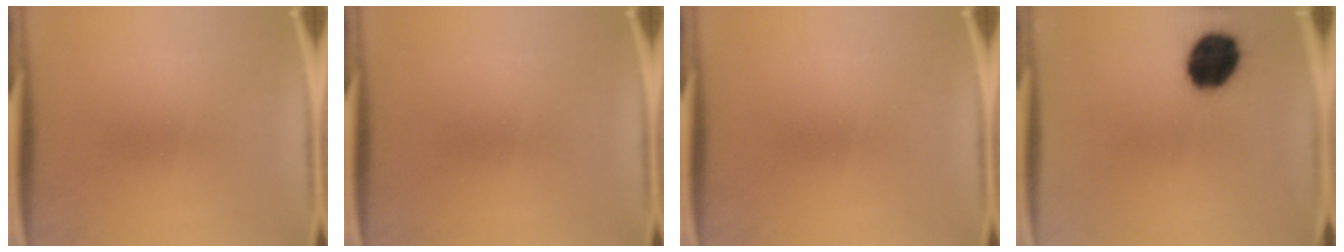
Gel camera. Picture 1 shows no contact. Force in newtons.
{"total": 0.0}
{"total": 0.0}
{"total": 13.9}